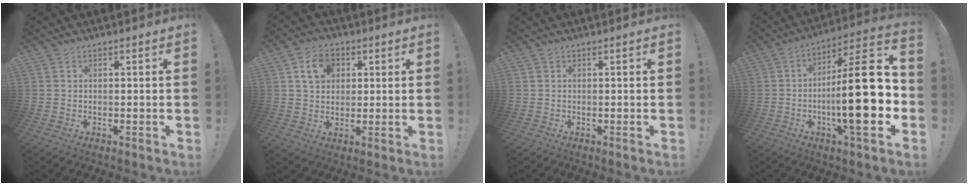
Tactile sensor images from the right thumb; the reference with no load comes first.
{"total": 8.5, "force": [3.3, 6.3, 4.6], "torque": [-0.078, 0.005, 0.064]}
{"total": 0.0}
{"total": 23.4, "force": [-3.3, 5.0, 22.6], "torque": [-0.364, 0.005, -0.059]}